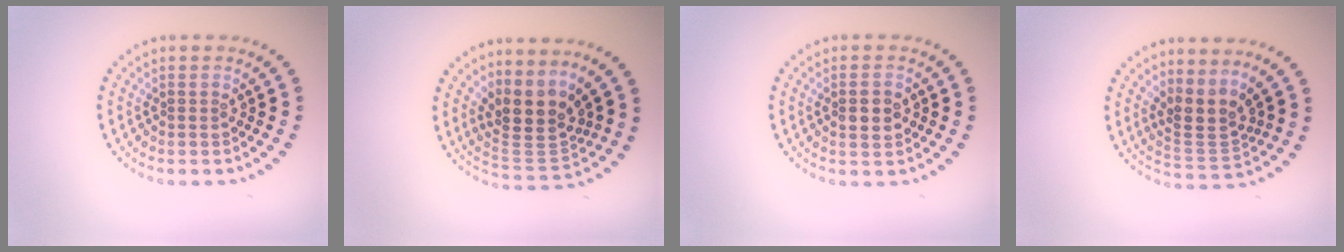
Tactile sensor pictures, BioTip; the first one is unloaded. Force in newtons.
{"total": 4.2, "press": 3.3, "slide": 2.5}
{"total": 2.1, "press": 2.0, "slide": 0.2}
{"total": 3.0, "press": 2.1, "slide": 2.1}